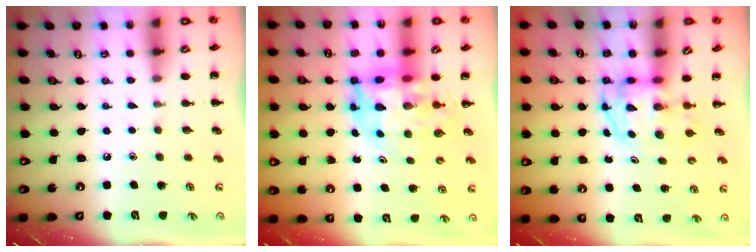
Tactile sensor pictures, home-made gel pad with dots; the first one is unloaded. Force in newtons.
{"total": 9.7, "press": 9.2, "slide": 3.0}
{"total": 3.7, "press": 3.7, "slide": 0.5}